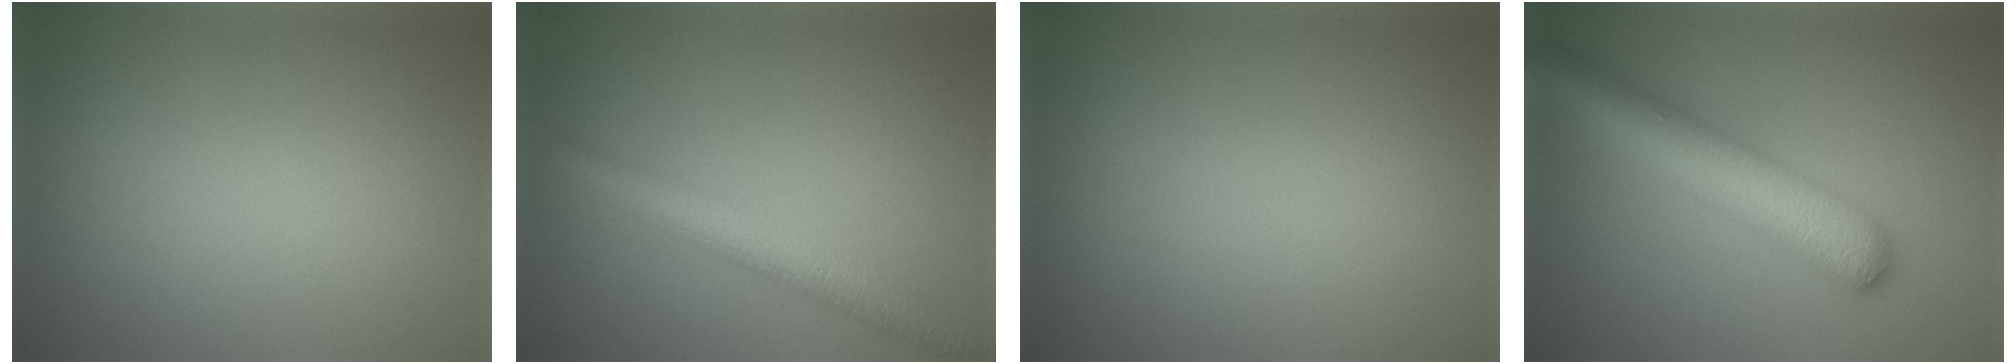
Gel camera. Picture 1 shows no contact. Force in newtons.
{"total": 4.8, "press": 4.8, "slide": 0.2}
{"total": 0.0}
{"total": 7.0, "press": 7.0, "slide": 0.2}